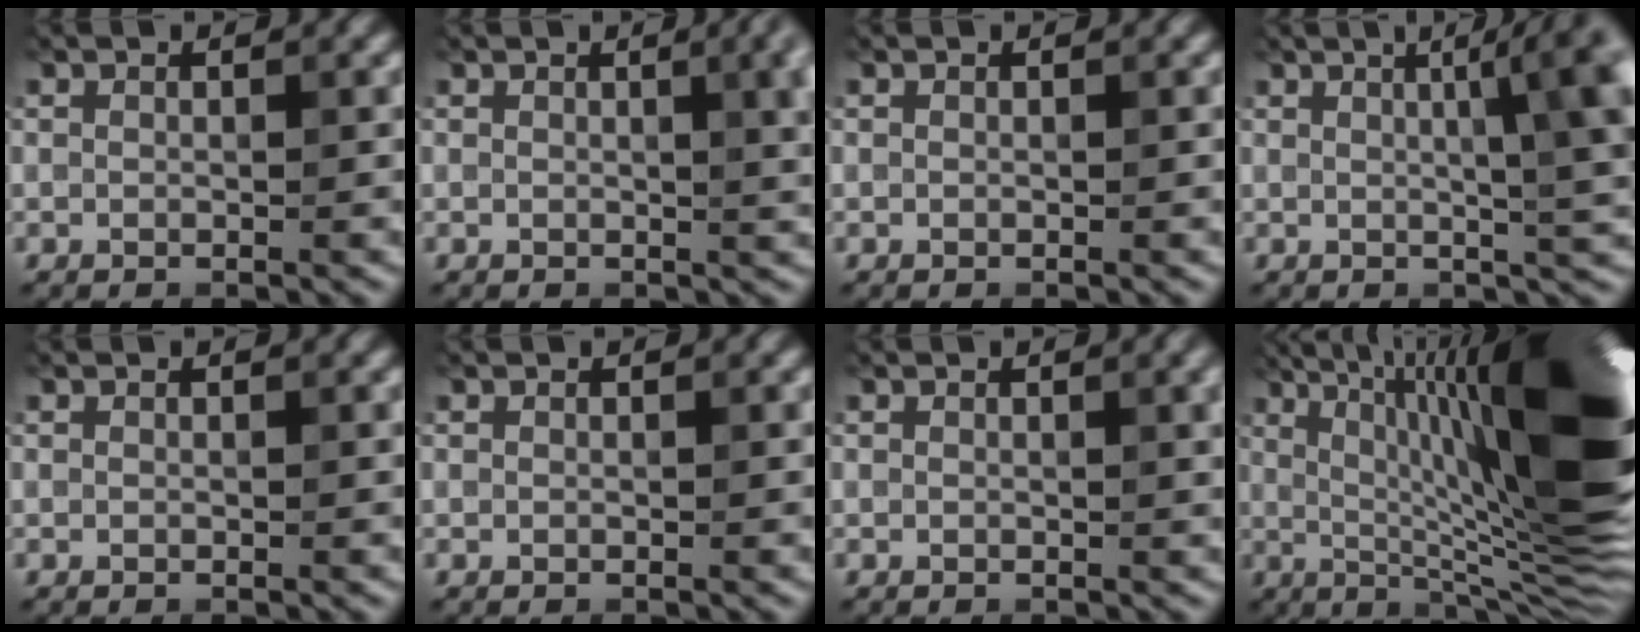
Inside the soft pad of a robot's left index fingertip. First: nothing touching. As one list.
[{"total": 7.3, "force": [2.1, 3.5, 6.1], "torque": [-0.030, 0.038, 0.019]}, {"total": 0.0}, {"total": 8.4, "force": [1.8, 2.0, 7.9], "torque": [-0.072, 0.025, 0.024]}, {"total": 0.0}, {"total": 0.0}, {"total": 2.2, "force": [0.8, 0.8, 1.9], "torque": [-0.015, 0.006, 0.015]}, {"total": 17.1, "force": [2.6, 3.9, 16.5], "torque": [-0.233, 0.021, 0.053]}]